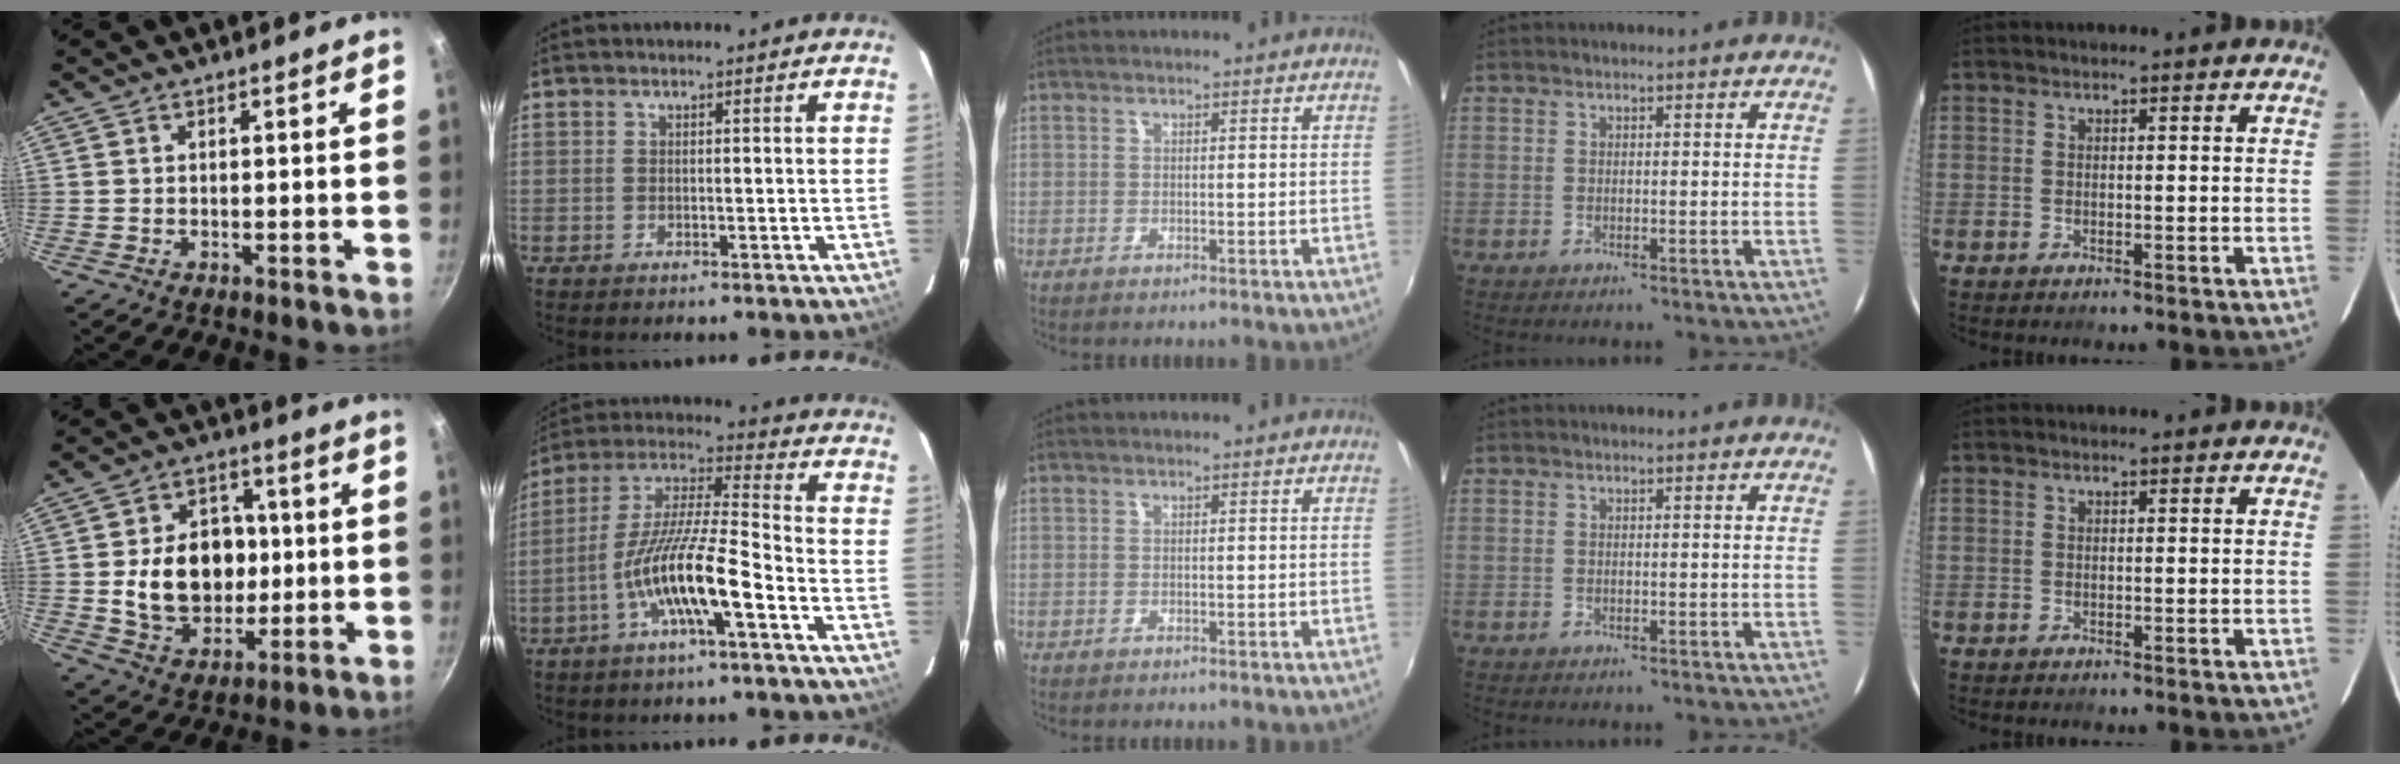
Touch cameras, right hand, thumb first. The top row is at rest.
{"thumb": {"total": 16.2, "force": [0.2, 12.5, 10.3], "torque": [-0.130, 0.011, 0.010]}, "index": {"total": 13.9, "force": [-6.1, 1.6, 12.4], "torque": [-0.241, 0.000, -0.120]}}